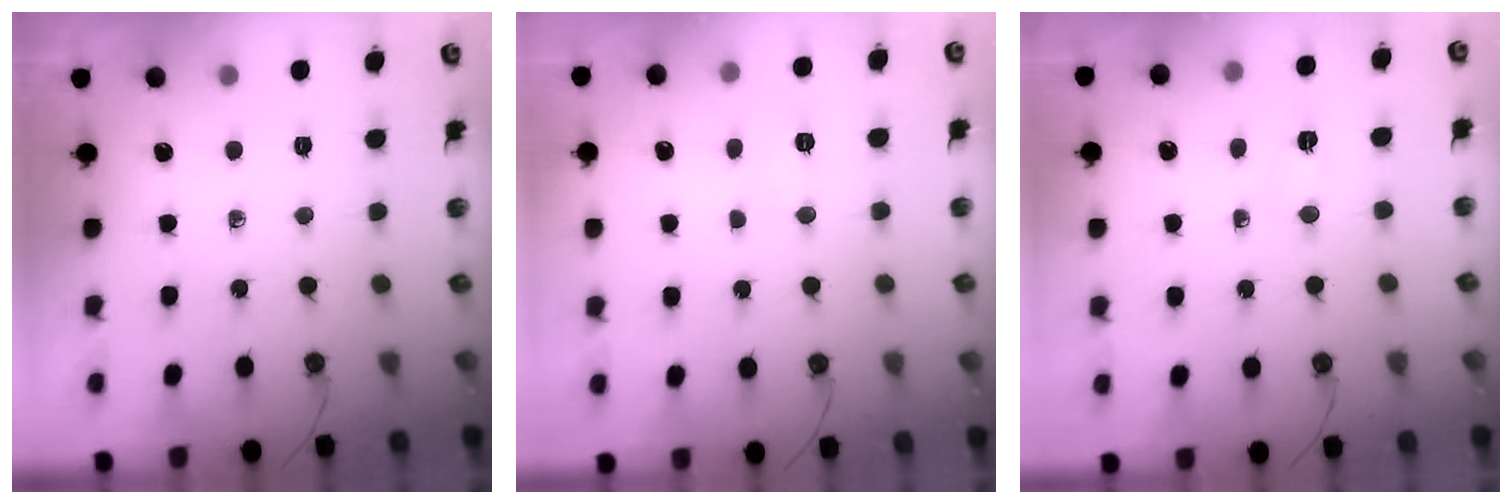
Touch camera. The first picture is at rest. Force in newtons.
{"total": 4.5, "press": 4.4, "slide": 0.5}
{"total": 3.8, "press": 3.8, "slide": 0.5}